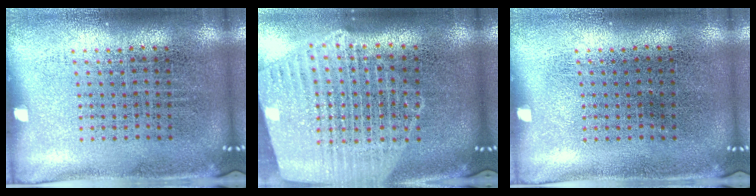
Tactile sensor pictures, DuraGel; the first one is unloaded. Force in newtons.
{"total": 2.4, "press": 2.2, "slide": 1.1}
{"total": 0.0}